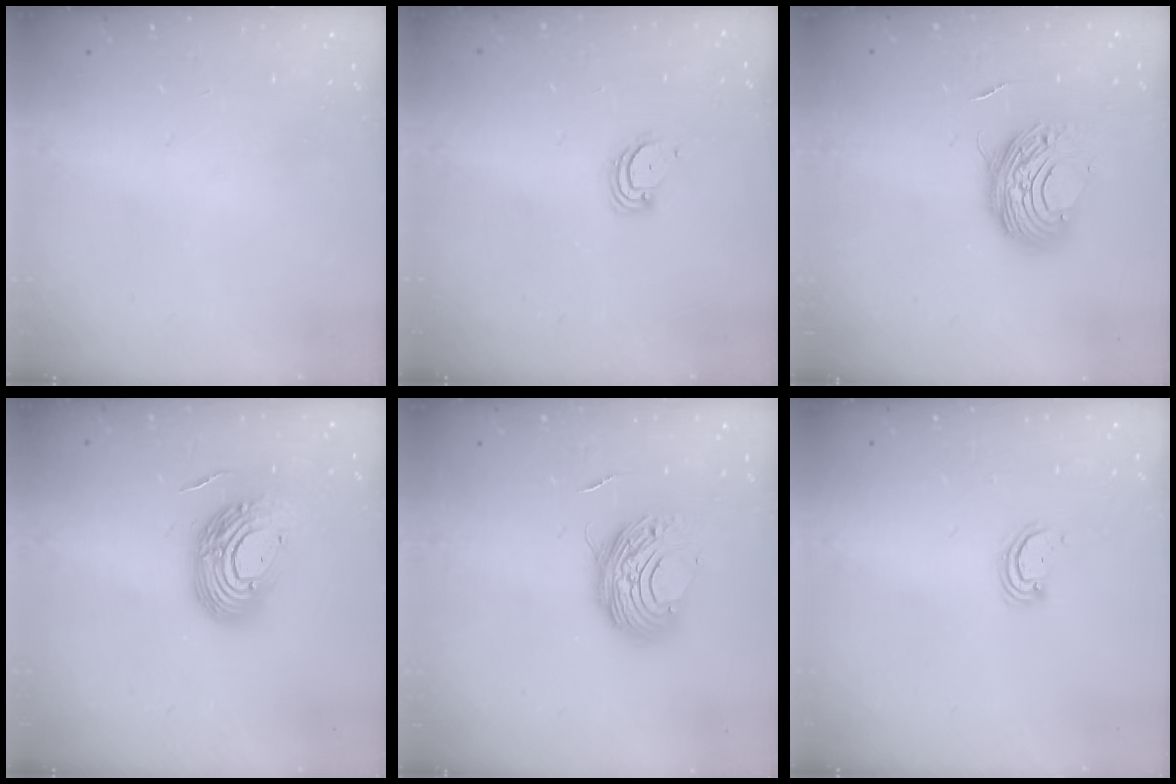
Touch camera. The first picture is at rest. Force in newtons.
{"total": 3.3, "press": 3.3, "slide": 0.3}
{"total": 10.0, "press": 10.0, "slide": 0.8}
{"total": 15.3, "press": 15.3, "slide": 0.9}
{"total": 10.0, "press": 10.0, "slide": 0.8}
{"total": 2.8, "press": 2.8, "slide": 0.2}